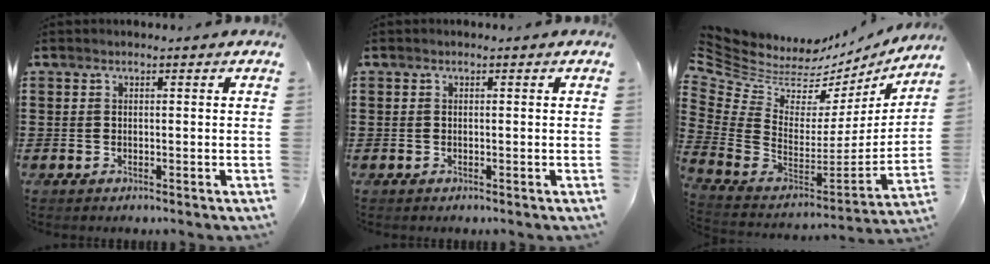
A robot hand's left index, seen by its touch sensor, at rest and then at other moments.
{"total": 0.0}
{"total": 5.1, "force": [4.3, 2.6, 1.1], "torque": [-0.066, -0.056, 0.072]}